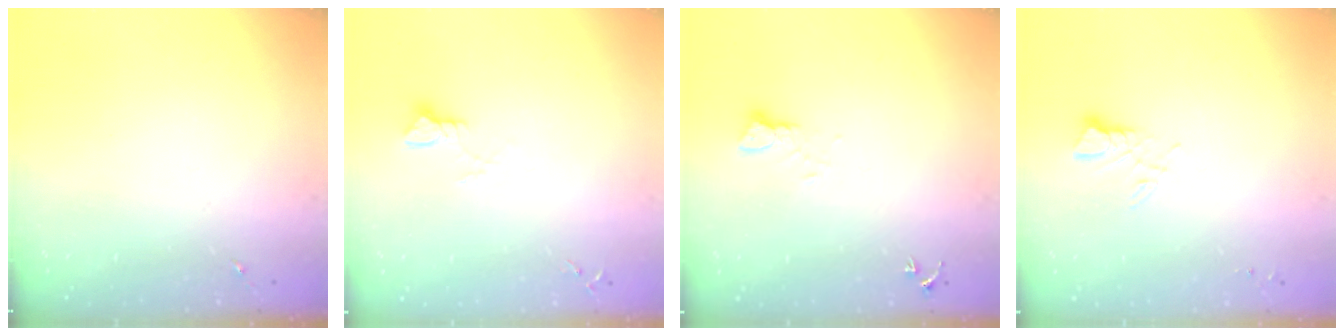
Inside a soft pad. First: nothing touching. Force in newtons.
{"total": 3.0, "press": 3.0, "slide": 0.3}
{"total": 2.6, "press": 2.6, "slide": 0.1}
{"total": 3.8, "press": 3.8, "slide": 0.3}